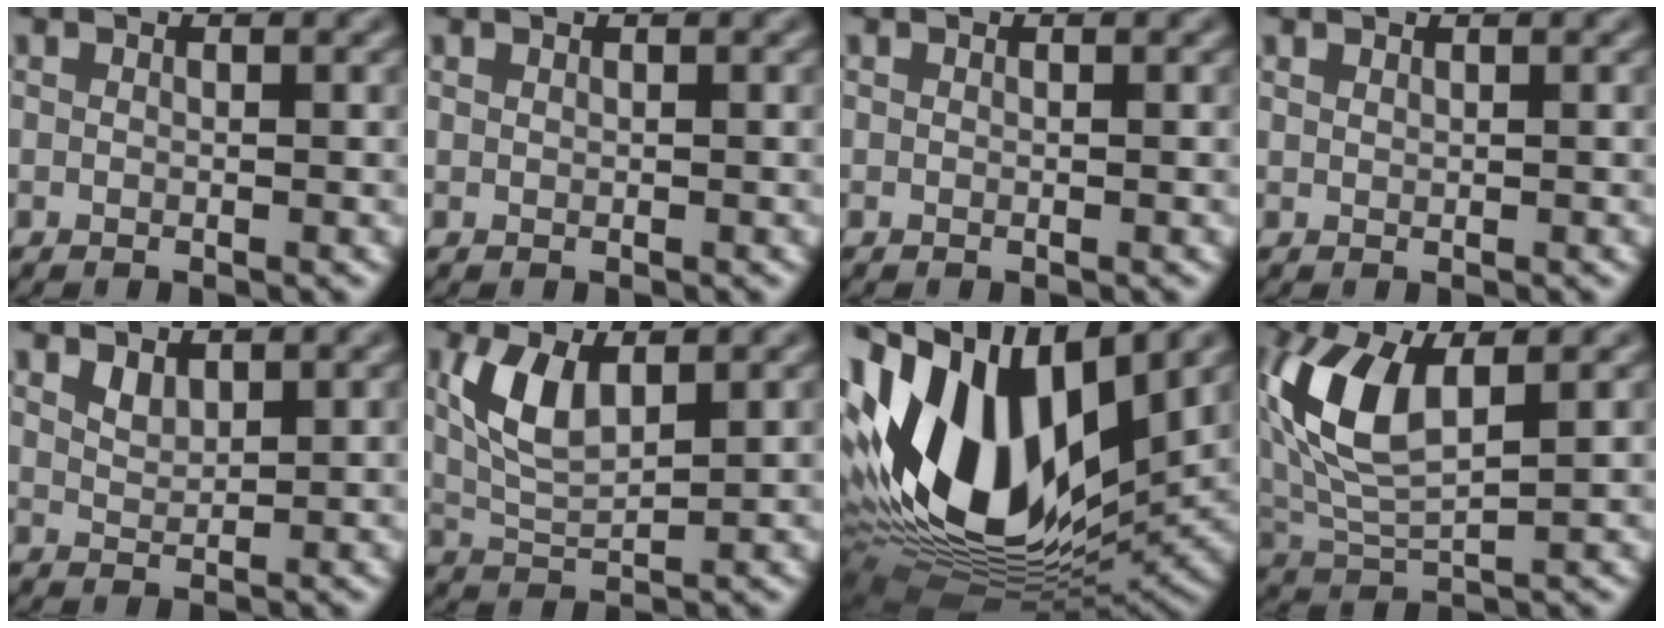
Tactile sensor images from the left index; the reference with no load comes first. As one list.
[{"total": 0.0}, {"total": 0.0}, {"total": 0.0}, {"total": 1.0, "force": [0.7, 0.5, 0.4], "torque": [-0.014, -0.004, 0.023]}, {"total": 4.7, "force": [1.4, 2.3, 3.8], "torque": [-0.096, 0.000, 0.035]}, {"total": 16.3, "force": [1.6, 9.5, 13.2], "torque": [-0.263, 0.008, 0.023]}, {"total": 8.4, "force": [1.6, 4.2, 7.1], "torque": [-0.167, 0.007, 0.031]}]